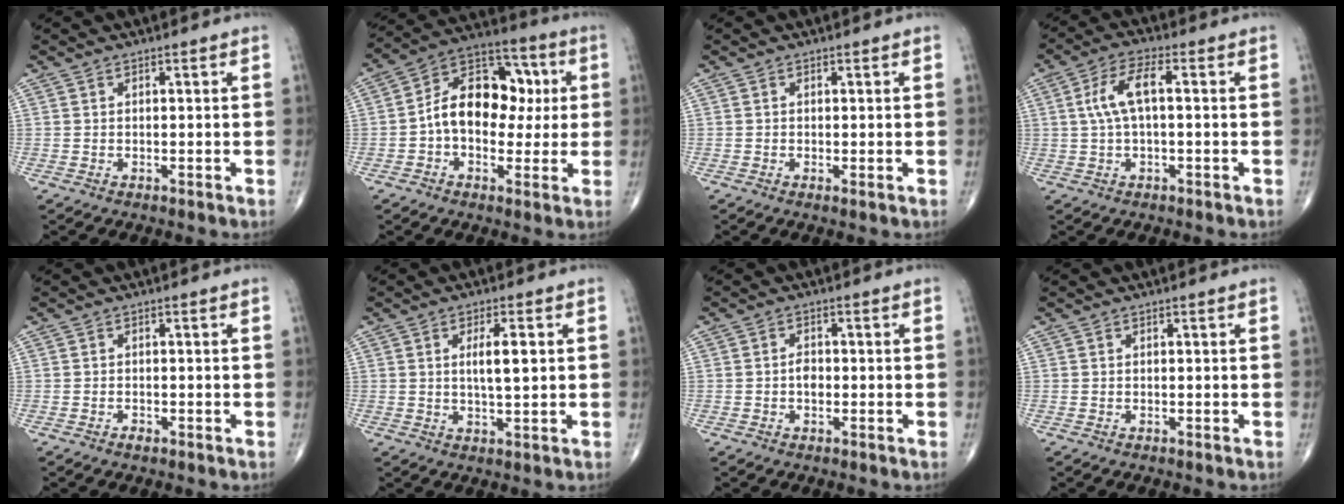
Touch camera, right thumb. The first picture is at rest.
{"total": 15.8, "force": [0.7, 10.8, 11.5], "torque": [-0.144, 0.037, 0.000]}
{"total": 0.6, "force": [-0.1, 0.1, 0.6], "torque": [-0.013, -0.004, -0.004]}
{"total": 6.9, "force": [0.8, 2.6, 6.4], "torque": [-0.141, 0.023, 0.012]}
{"total": 0.9, "force": [-0.6, 0.5, 0.5], "torque": [-0.009, 0.003, -0.010]}
{"total": 5.3, "force": [1.0, 1.5, 5.0], "torque": [-0.078, -0.007, 0.017]}
{"total": 2.1, "force": [-0.4, 1.4, 1.5], "torque": [-0.019, 0.005, -0.010]}
{"total": 0.0}